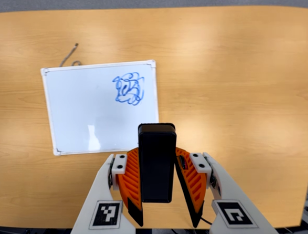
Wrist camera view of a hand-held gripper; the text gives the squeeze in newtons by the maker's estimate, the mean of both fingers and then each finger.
{"total": 4.4, "left": 3.8, "right": 4.9}